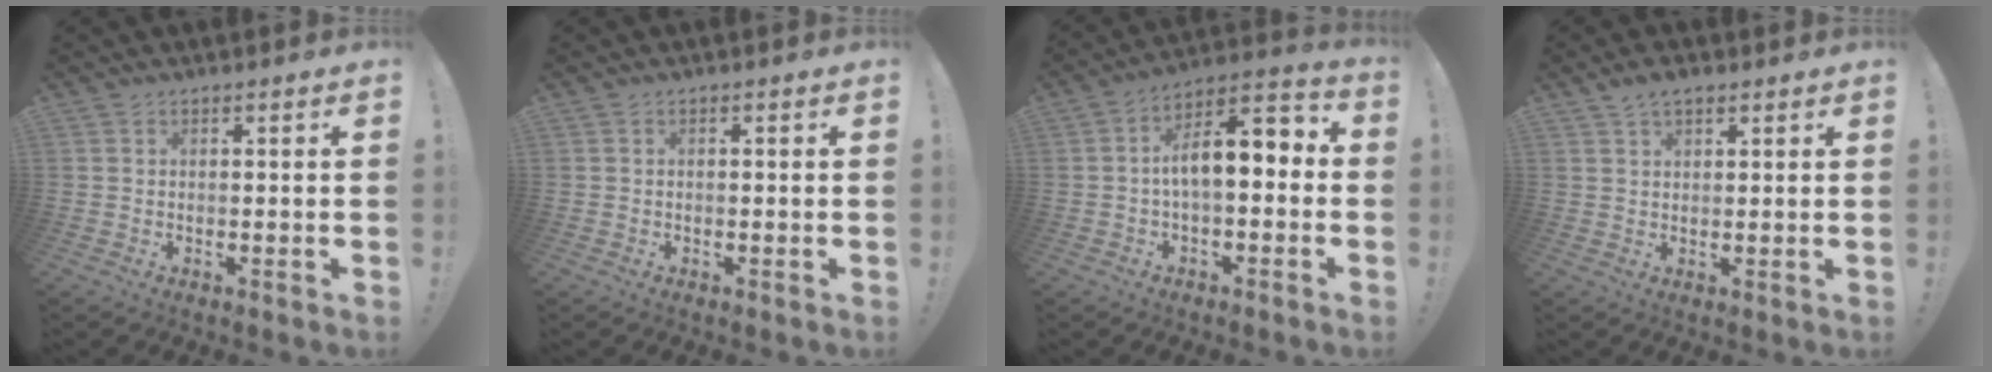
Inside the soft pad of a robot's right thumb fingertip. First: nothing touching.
{"total": 0.0}
{"total": 10.6, "force": [0.5, 4.8, 9.5], "torque": [-0.155, 0.001, 0.011]}
{"total": 3.9, "force": [2.7, 1.9, 2.1], "torque": [-0.029, -0.010, 0.048]}